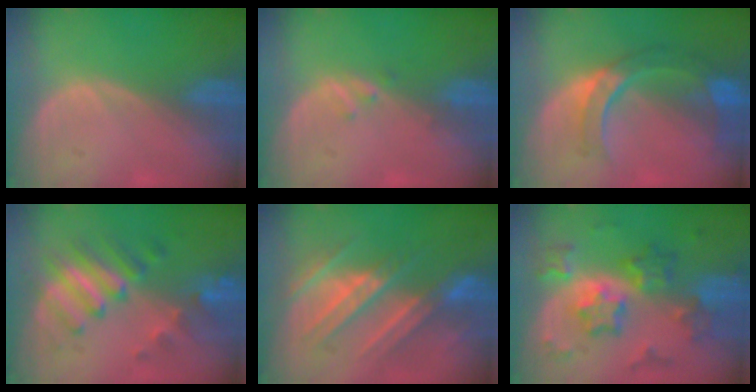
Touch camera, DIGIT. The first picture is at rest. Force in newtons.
{"total": 1.1, "press": 1.1, "slide": 0.1}
{"total": 8.9, "press": 7.9, "slide": 4.0}
{"total": 7.7, "press": 7.6, "slide": 1.3}
{"total": 8.9, "press": 8.9, "slide": 0.6}
{"total": 9.4, "press": 9.4, "slide": 0.8}